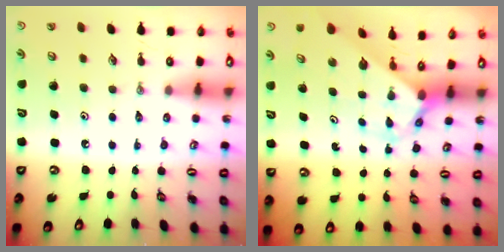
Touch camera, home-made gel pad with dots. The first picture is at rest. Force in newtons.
{"total": 2.6, "press": 2.6, "slide": 0.2}